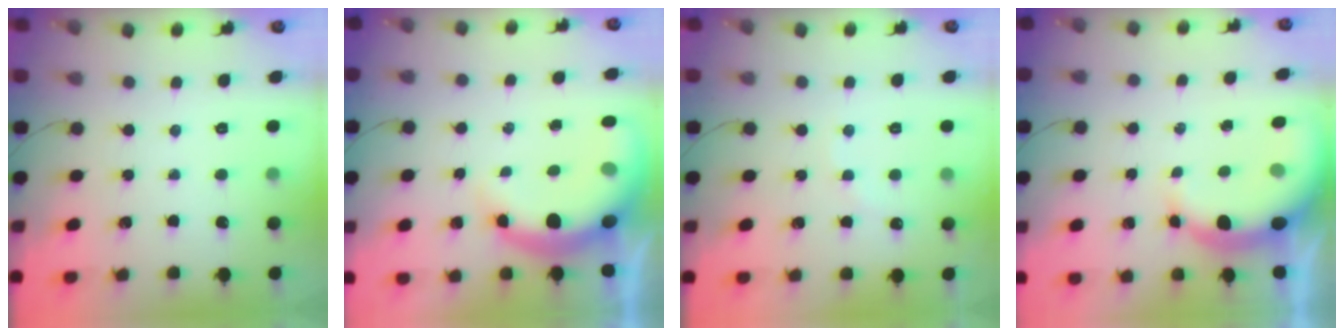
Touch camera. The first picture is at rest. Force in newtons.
{"total": 11.0, "press": 10.7, "slide": 2.6}
{"total": 5.6, "press": 5.6, "slide": 1.0}
{"total": 8.0, "press": 7.8, "slide": 1.6}